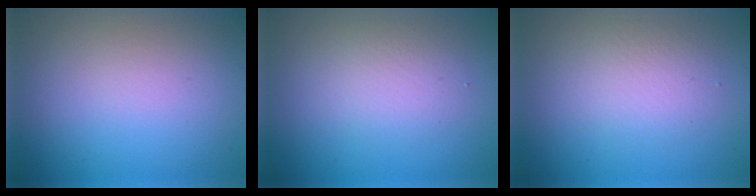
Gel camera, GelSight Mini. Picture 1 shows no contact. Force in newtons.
{"total": 2.4, "press": 2.4, "slide": 0.4}
{"total": 2.5, "press": 2.5, "slide": 0.3}